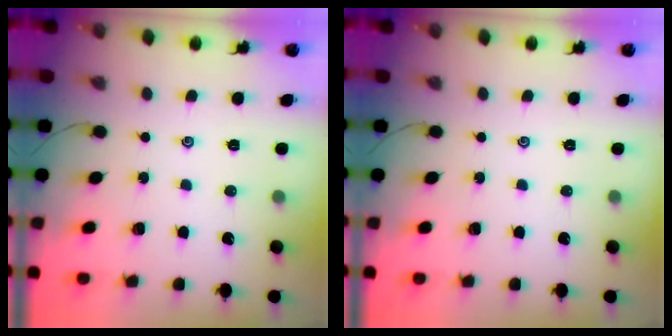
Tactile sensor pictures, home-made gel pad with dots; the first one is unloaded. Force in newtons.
{"total": 0.0}